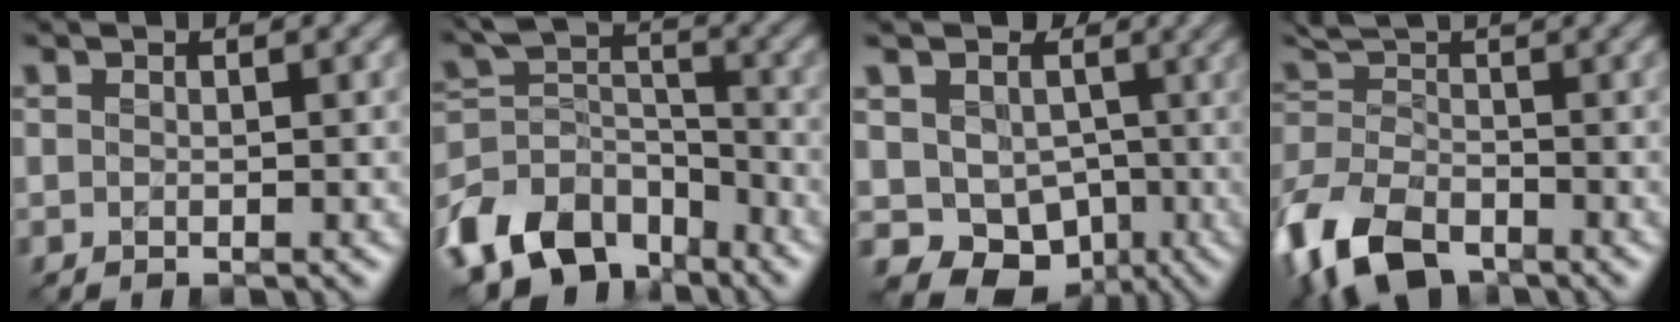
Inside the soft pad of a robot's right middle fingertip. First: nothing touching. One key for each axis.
{"total": 10.5, "fx": -6.6, "fy": 6.6, "fz": 4.7, "tx": -0.089, "ty": 0.004, "tz": -0.134}
{"total": 9.4, "fx": -0.9, "fy": 8.4, "fz": 4.3, "tx": -0.066, "ty": -0.010, "tz": -0.027}
{"total": 10.5, "fx": -5.9, "fy": 5.9, "fz": 6.3, "tx": -0.143, "ty": -0.025, "tz": -0.126}